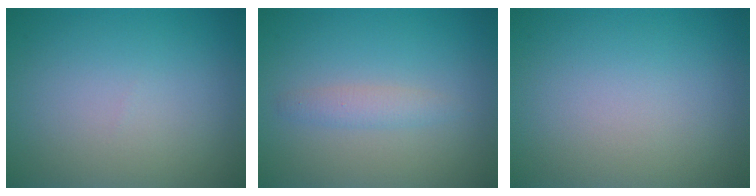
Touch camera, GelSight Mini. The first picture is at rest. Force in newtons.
{"total": 1.5, "press": 1.5, "slide": 0.0}
{"total": 0.0}